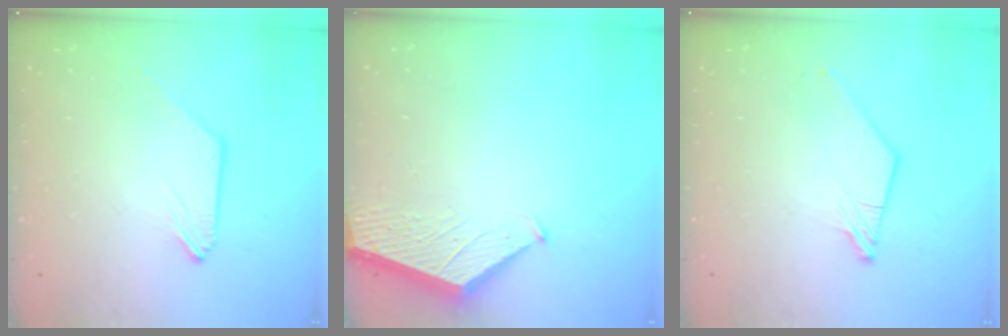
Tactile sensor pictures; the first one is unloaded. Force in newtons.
{"total": 1.8, "press": 1.8, "slide": 0.2}
{"total": 1.0, "press": 1.0, "slide": 0.1}